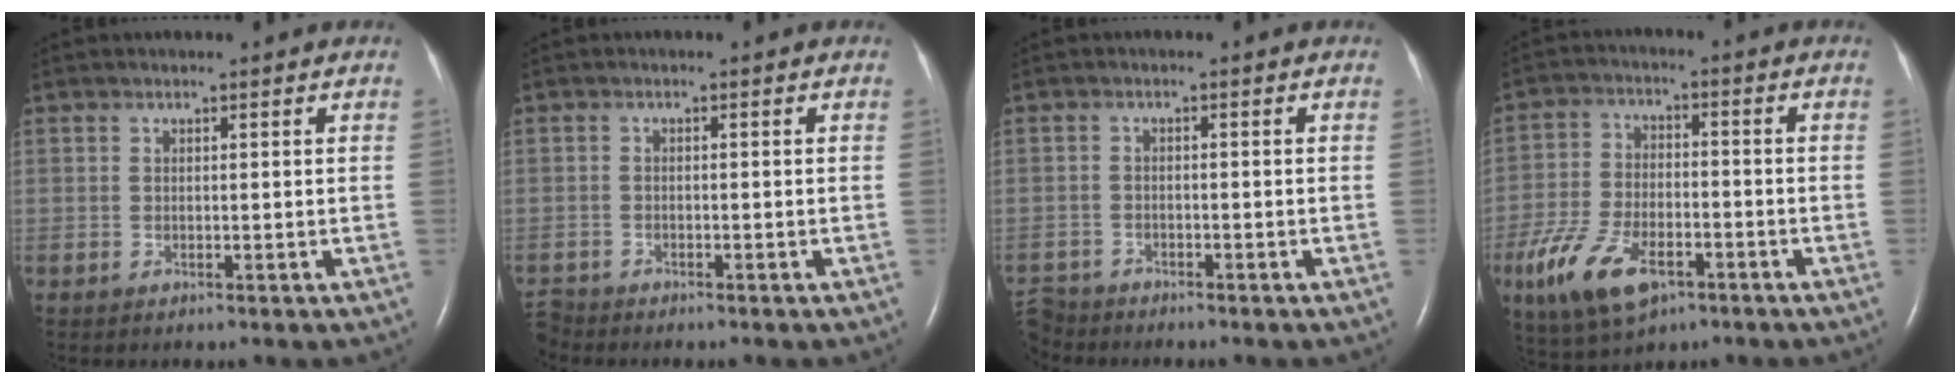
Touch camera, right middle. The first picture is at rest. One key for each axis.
{"total": 2.2, "fx": -2.1, "fy": 0.3, "fz": -0.3, "tx": 0.009, "ty": -0.010, "tz": -0.039}
{"total": 4.2, "fx": -4.0, "fy": 1.1, "fz": -0.4, "tx": 0.010, "ty": -0.012, "tz": -0.077}
{"total": 11.7, "fx": -6.1, "fy": 5.4, "fz": 8.4, "tx": -0.181, "ty": -0.011, "tz": -0.105}